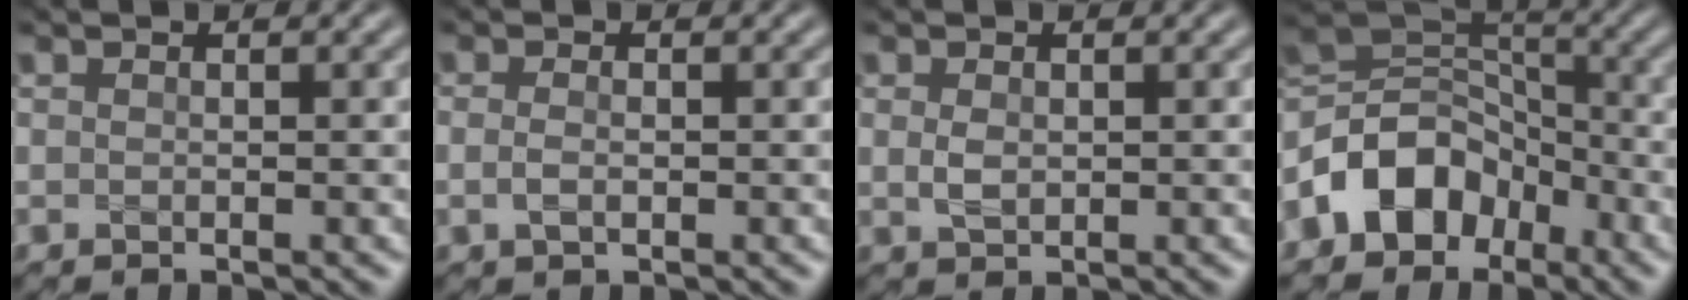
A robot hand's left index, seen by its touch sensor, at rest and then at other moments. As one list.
[{"total": 1.4, "force": [-0.2, 0.8, 1.1], "torque": [-0.026, -0.001, -0.006]}, {"total": 1.5, "force": [0.2, 1.0, 1.1], "torque": [-0.027, -0.001, 0.006]}, {"total": 7.5, "force": [-3.8, 5.5, 3.4], "torque": [-0.047, 0.011, -0.084]}]